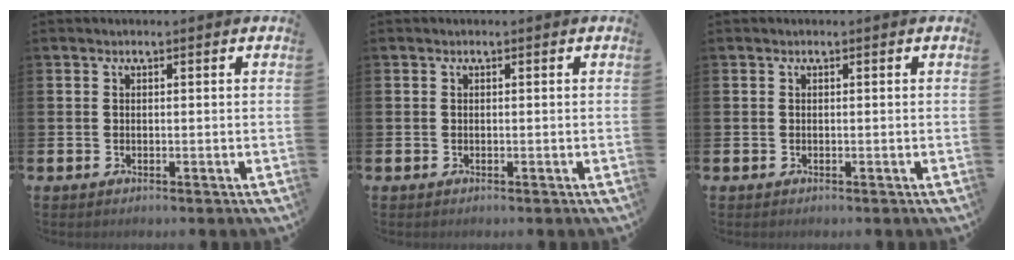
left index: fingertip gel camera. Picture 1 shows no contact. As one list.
[{"total": 0.0}, {"total": 0.0}]